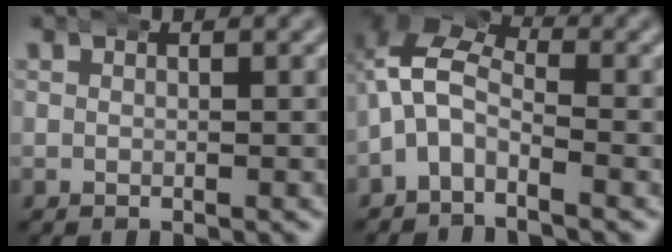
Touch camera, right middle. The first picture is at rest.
{"total": 7.2, "force": [-0.3, 6.2, 3.7], "torque": [-0.076, -0.004, -0.029]}